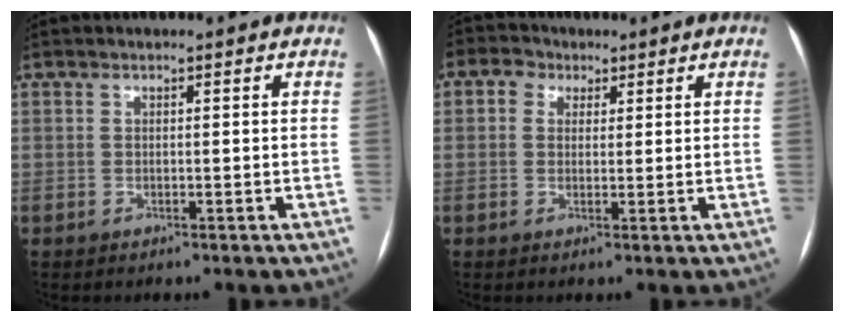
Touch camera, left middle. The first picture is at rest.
{"total": 3.6, "force": [1.7, 3.0, 1.1], "torque": [-0.025, 0.020, 0.030]}